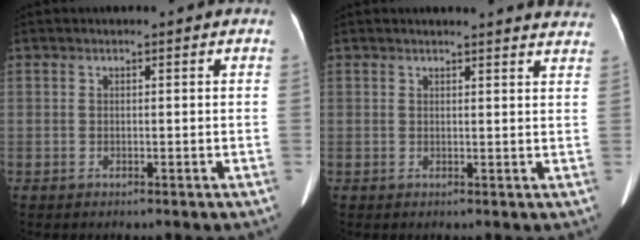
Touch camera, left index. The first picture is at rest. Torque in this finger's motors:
{"motor_torque": [0.76, -1.16, 0.05, 0.03]}